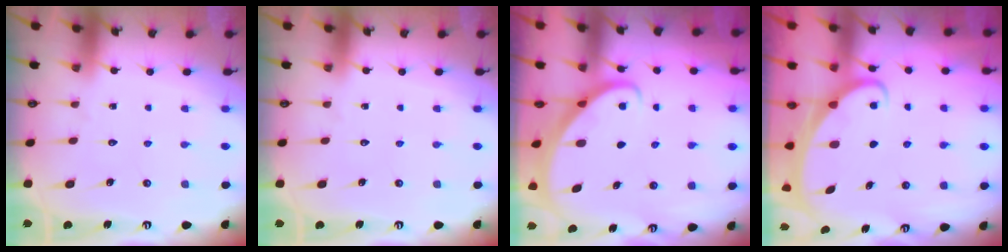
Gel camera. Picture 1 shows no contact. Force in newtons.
{"total": 0.0}
{"total": 2.5, "press": 2.5, "slide": 0.2}
{"total": 2.3, "press": 2.3, "slide": 0.3}